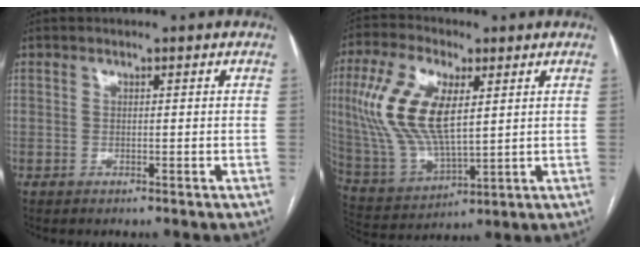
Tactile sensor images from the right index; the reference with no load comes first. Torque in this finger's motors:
{"motor_torque": [2.03, 0.10, 1.05, 0.21]}